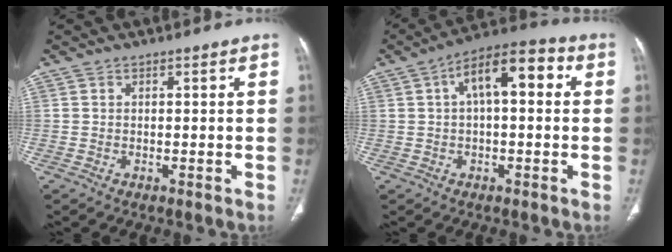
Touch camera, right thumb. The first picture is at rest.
{"total": 11.5, "force": [2.6, 5.3, 9.9], "torque": [-0.143, 0.036, 0.031]}